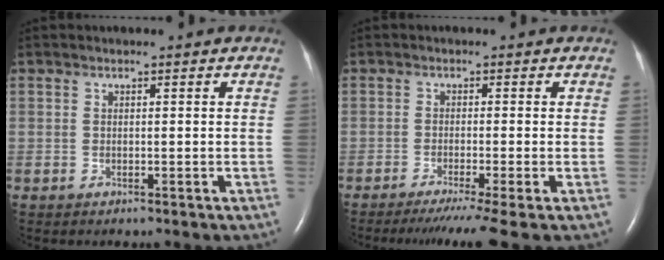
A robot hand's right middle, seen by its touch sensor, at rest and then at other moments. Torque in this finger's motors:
{"motor_torque": [0.61, -0.67, 0.15, 0.08]}